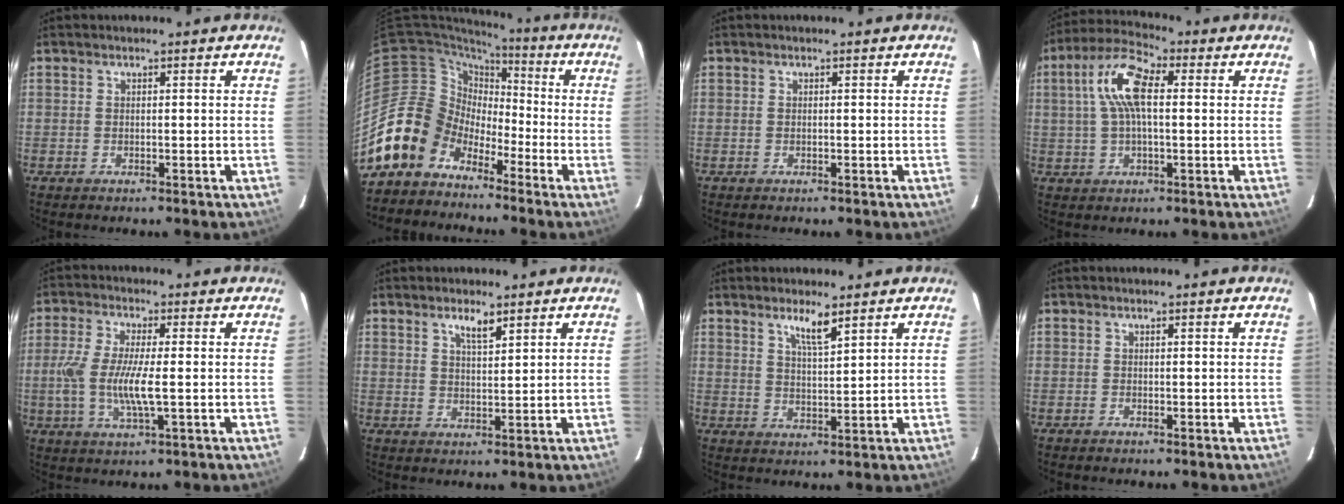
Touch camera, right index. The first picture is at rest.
{"total": 13.6, "force": [-8.5, 10.3, 2.5], "torque": [-0.071, 0.031, -0.160]}
{"total": 0.0}
{"total": 10.3, "force": [1.9, 4.3, 9.2], "torque": [-0.187, 0.026, 0.032]}
{"total": 9.0, "force": [-1.2, 1.8, 8.7], "torque": [-0.184, -0.007, -0.026]}
{"total": 3.4, "force": [2.4, 0.9, 2.3], "torque": [-0.036, 0.003, 0.044]}
{"total": 4.5, "force": [3.3, 0.6, 3.1], "torque": [-0.055, -0.006, 0.059]}
{"total": 0.0}